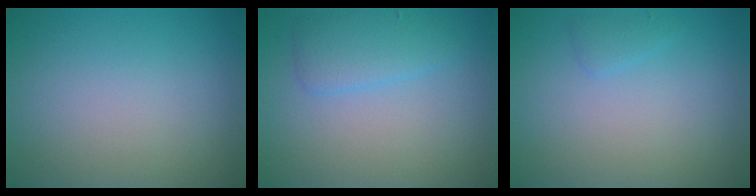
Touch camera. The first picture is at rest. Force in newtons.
{"total": 2.6, "press": 2.6, "slide": 0.1}
{"total": 0.9, "press": 0.9, "slide": 0.1}